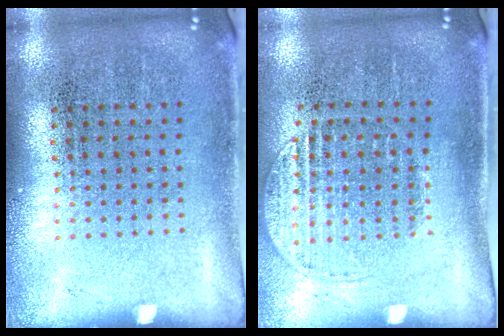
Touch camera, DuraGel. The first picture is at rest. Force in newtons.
{"total": 1.3, "press": 1.1, "slide": 0.7}